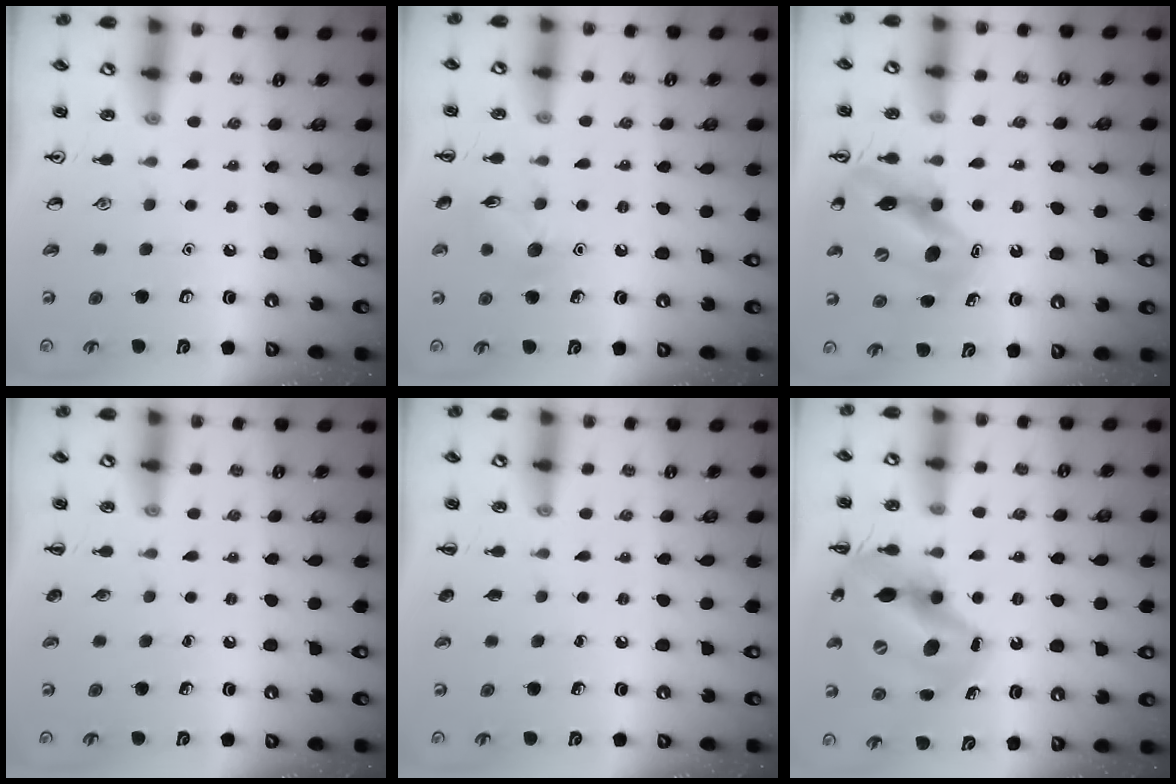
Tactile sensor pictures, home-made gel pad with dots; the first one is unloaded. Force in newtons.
{"total": 7.1, "press": 7.0, "slide": 0.9}
{"total": 11.0, "press": 10.5, "slide": 3.4}
{"total": 0.0}
{"total": 0.0}
{"total": 14.5, "press": 14.0, "slide": 4.0}